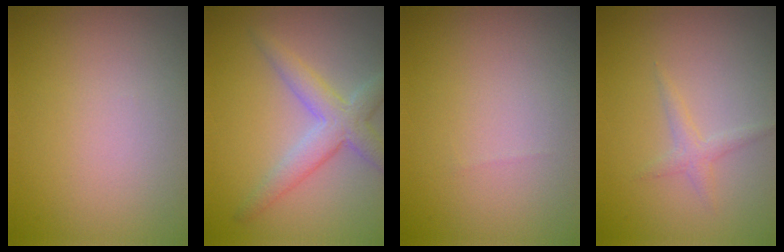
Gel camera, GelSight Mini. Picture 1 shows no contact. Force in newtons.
{"total": 3.8, "press": 3.8, "slide": 0.2}
{"total": 0.0}
{"total": 1.2, "press": 1.2, "slide": 0.1}